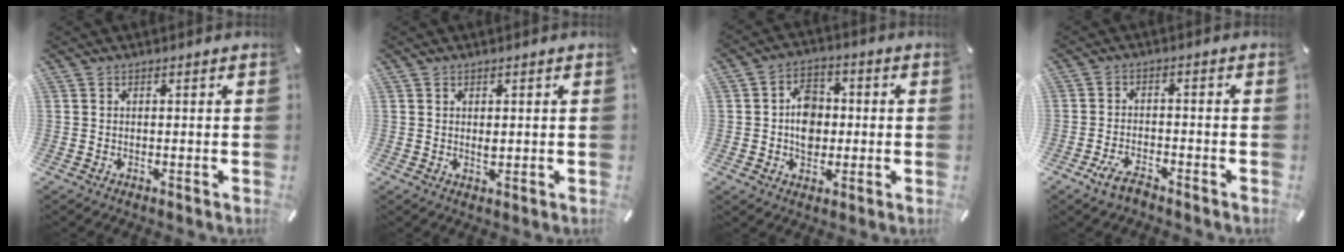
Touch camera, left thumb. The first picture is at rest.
{"total": 1.2, "force": [0.3, 0.7, 1.0], "torque": [-0.020, 0.002, 0.006]}
{"total": 8.1, "force": [-0.4, 6.7, 4.6], "torque": [-0.073, 0.009, -0.007]}
{"total": 4.9, "force": [-3.7, 1.7, 2.7], "torque": [-0.060, 0.015, -0.072]}